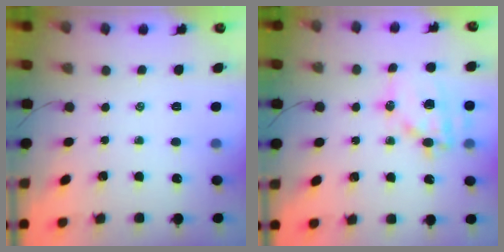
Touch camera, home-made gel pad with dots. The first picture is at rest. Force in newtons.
{"total": 15.9, "press": 15.5, "slide": 3.4}